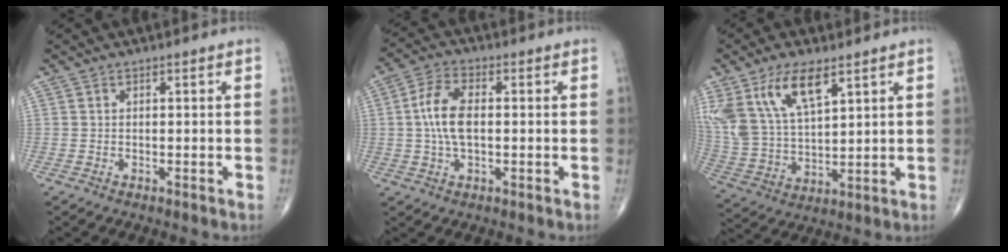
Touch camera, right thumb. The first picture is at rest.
{"total": 8.2, "force": [0.2, 4.1, 7.1], "torque": [-0.147, 0.014, 0.000]}
{"total": 15.5, "force": [8.3, 7.0, 11.0], "torque": [-0.212, -0.024, 0.170]}